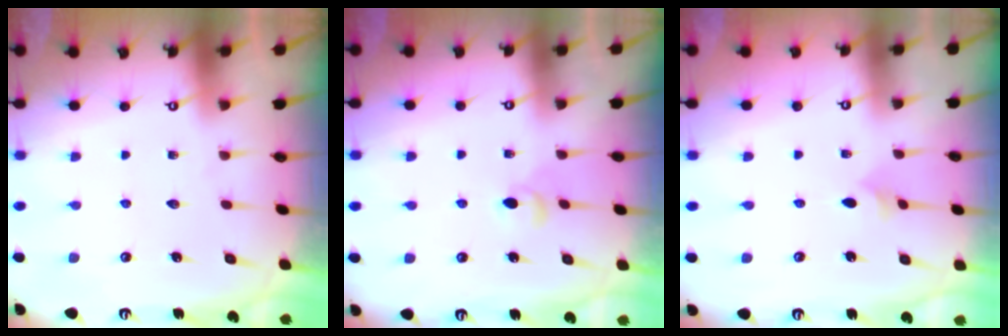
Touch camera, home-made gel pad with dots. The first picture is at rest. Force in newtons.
{"total": 3.7, "press": 3.6, "slide": 0.7}
{"total": 2.9, "press": 2.8, "slide": 0.7}